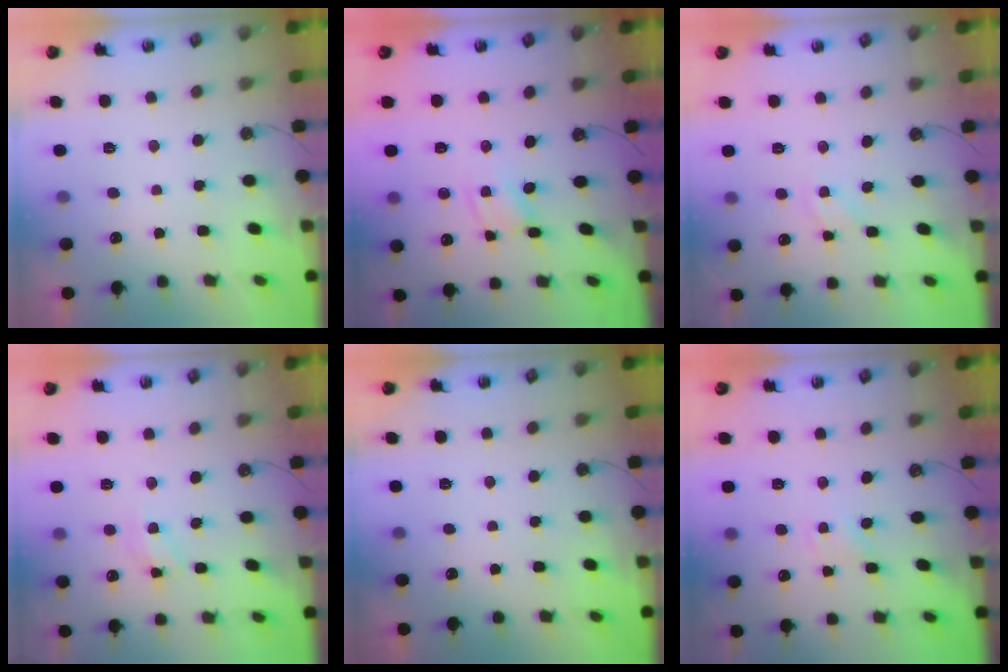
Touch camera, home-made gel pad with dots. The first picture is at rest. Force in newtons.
{"total": 2.6, "press": 2.6, "slide": 0.2}
{"total": 3.2, "press": 3.2, "slide": 0.2}
{"total": 7.8, "press": 7.8, "slide": 0.6}
{"total": 0.0}
{"total": 0.6, "press": 0.6, "slide": 0.1}